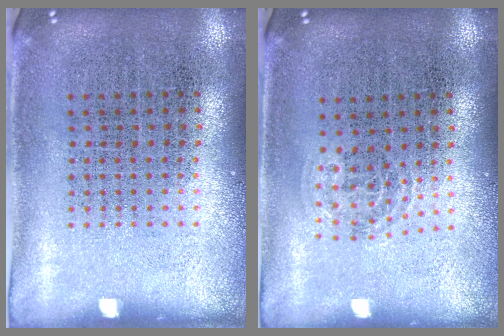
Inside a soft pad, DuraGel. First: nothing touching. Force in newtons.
{"total": 0.9, "press": 0.6, "slide": 0.7}